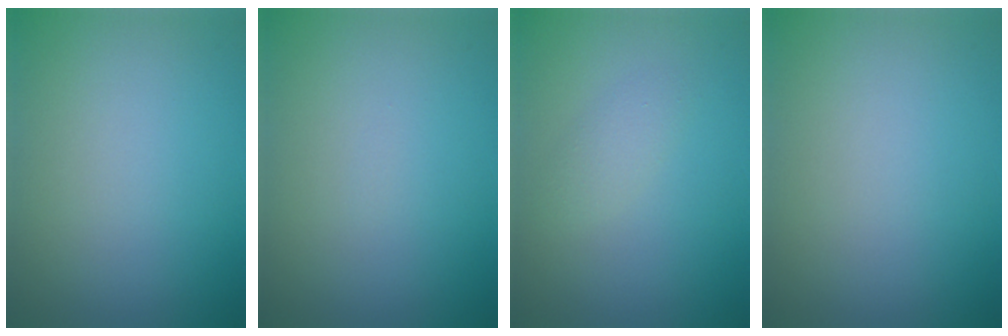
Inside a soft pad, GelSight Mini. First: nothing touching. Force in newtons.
{"total": 0.0}
{"total": 1.4, "press": 1.4, "slide": 0.1}
{"total": 0.0}